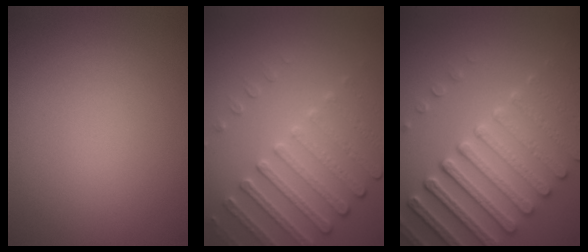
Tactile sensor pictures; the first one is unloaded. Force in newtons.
{"total": 4.0, "press": 3.7, "slide": 1.5}
{"total": 6.1, "press": 5.4, "slide": 2.8}